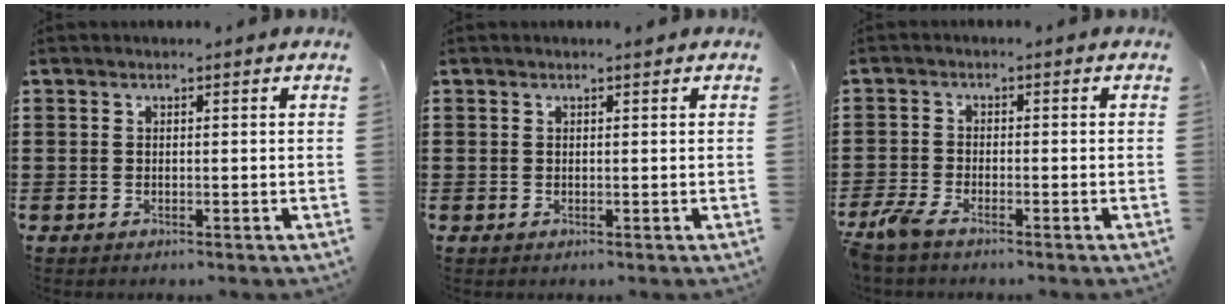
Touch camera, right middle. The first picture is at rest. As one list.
[{"total": 0.0}, {"total": 3.2, "force": [-2.6, 0.6, 1.7], "torque": [-0.059, -0.008, -0.061]}]